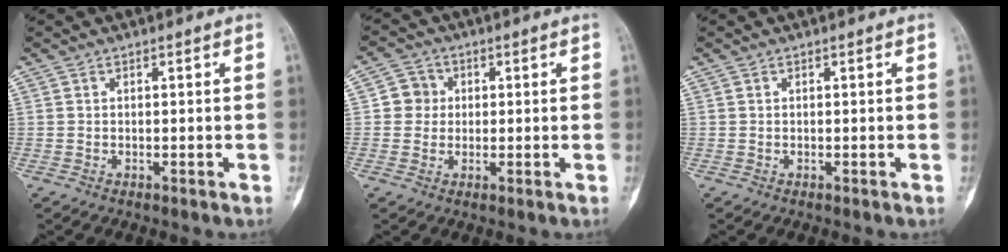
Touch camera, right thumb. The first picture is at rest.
{"total": 4.4, "force": [0.4, 4.2, 1.1], "torque": [0.010, 0.007, 0.000]}
{"total": 0.0}